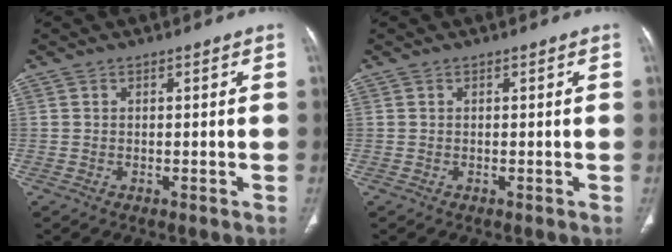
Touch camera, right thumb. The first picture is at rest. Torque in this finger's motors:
{"motor_torque": [-0.10, 0.10, -0.27, 0.27, 0.01]}